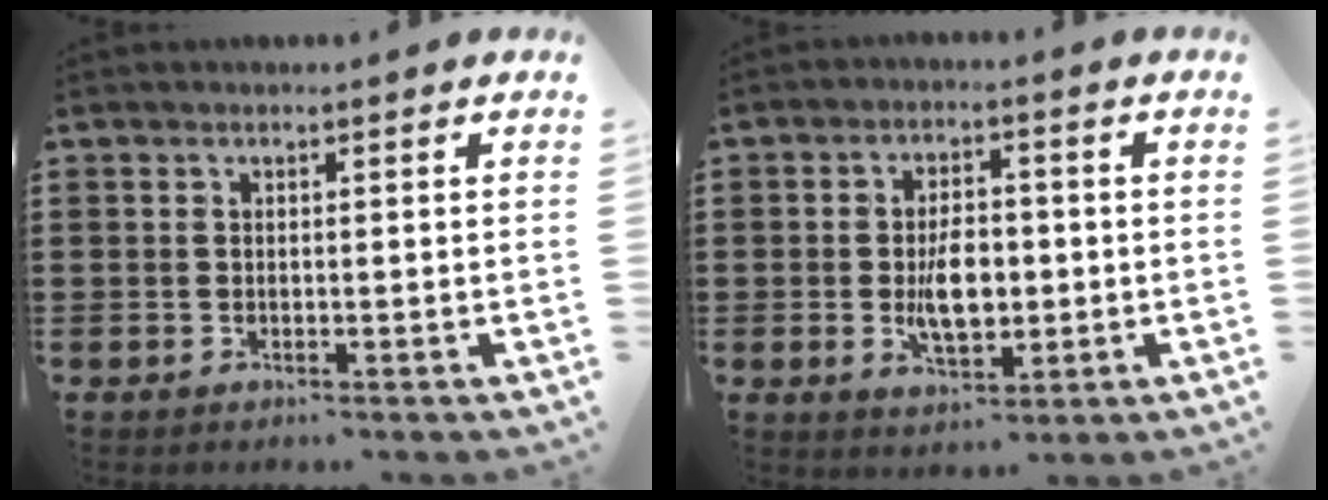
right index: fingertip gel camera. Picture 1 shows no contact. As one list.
[{"total": 6.9, "force": [-0.8, 3.7, 5.8], "torque": [-0.095, -0.001, -0.018]}]